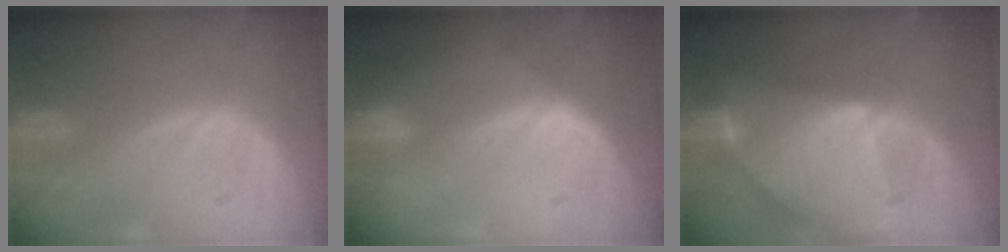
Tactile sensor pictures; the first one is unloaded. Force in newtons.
{"total": 2.5, "press": 2.0, "slide": 1.6}
{"total": 9.5, "press": 8.2, "slide": 4.8}